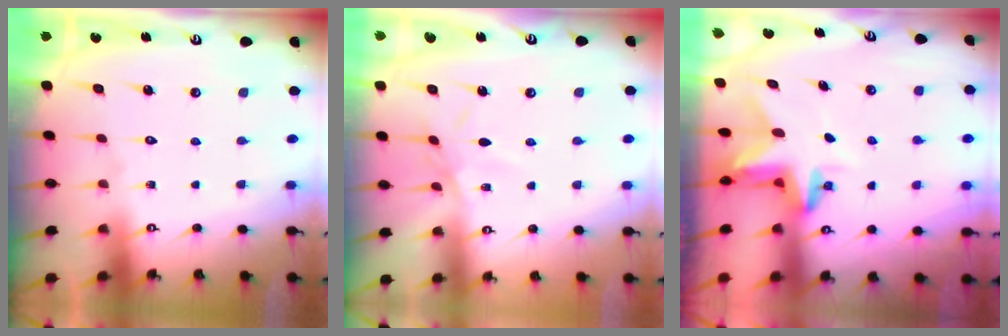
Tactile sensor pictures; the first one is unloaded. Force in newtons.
{"total": 3.5, "press": 3.5, "slide": 0.2}
{"total": 3.3, "press": 3.3, "slide": 0.2}